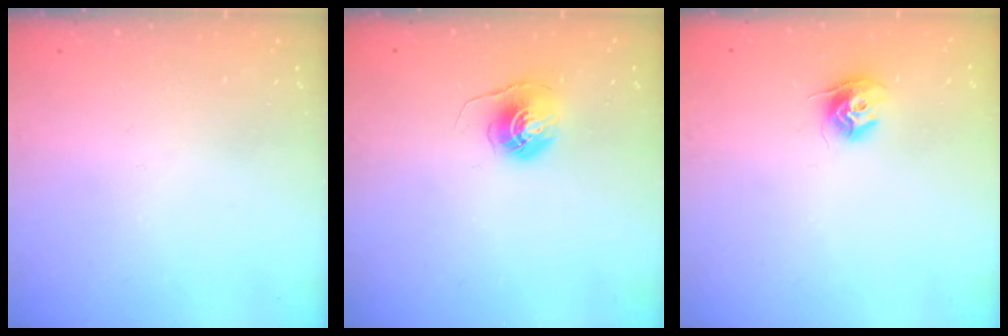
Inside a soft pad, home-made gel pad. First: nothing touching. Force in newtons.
{"total": 6.0, "press": 6.0, "slide": 0.4}
{"total": 9.7, "press": 9.7, "slide": 0.5}